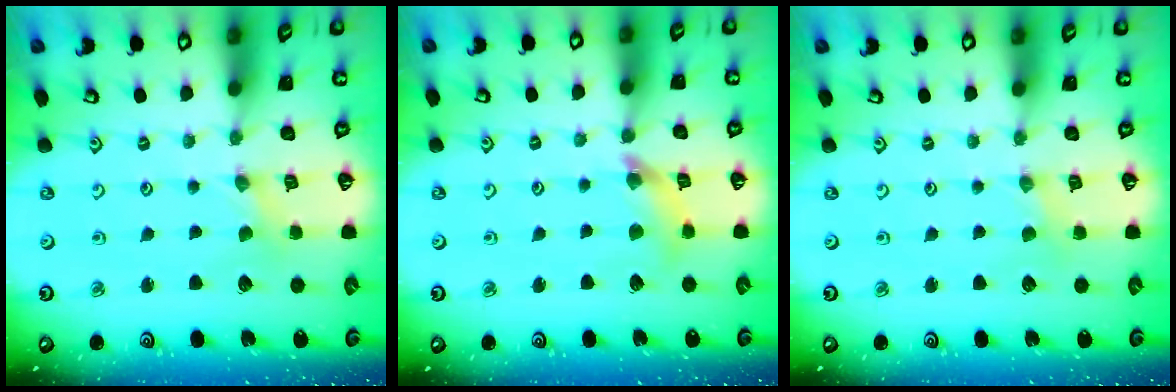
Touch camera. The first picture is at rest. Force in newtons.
{"total": 8.7, "press": 8.6, "slide": 1.1}
{"total": 0.8, "press": 0.8, "slide": 0.2}